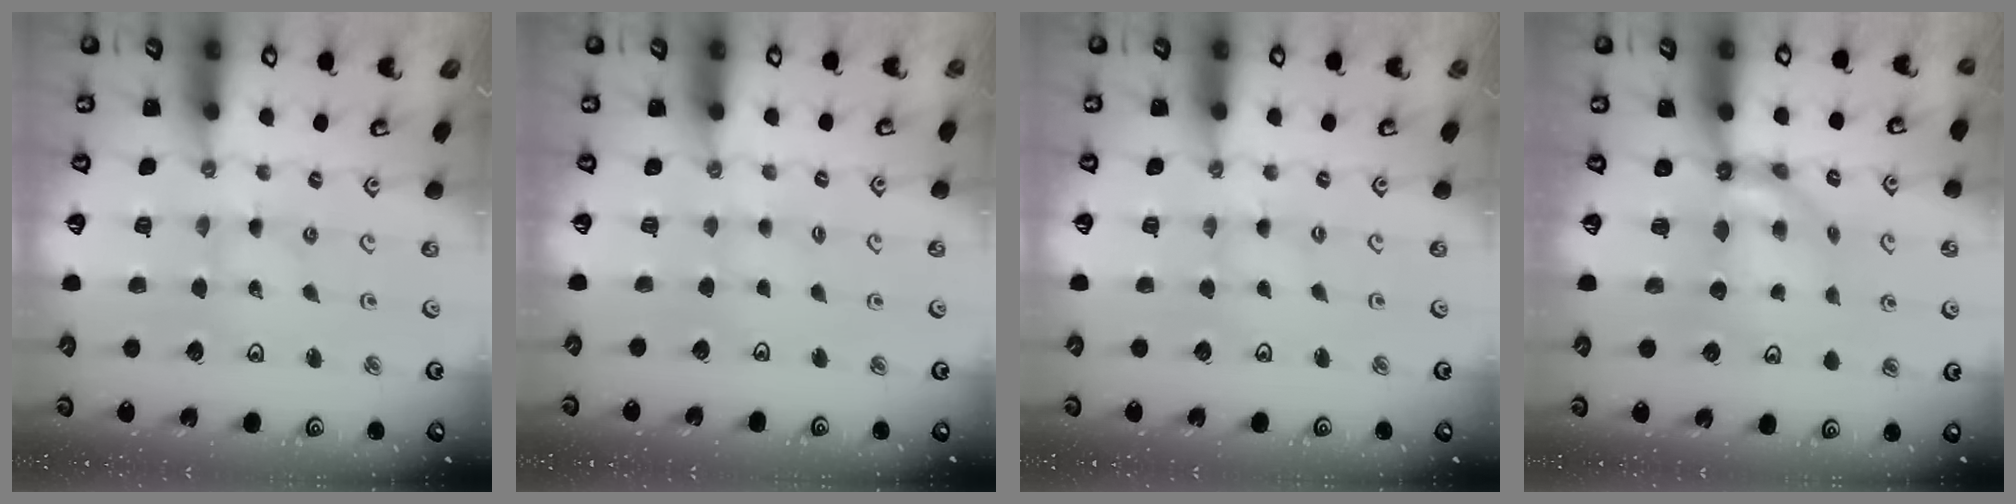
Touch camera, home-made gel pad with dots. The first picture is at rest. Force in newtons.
{"total": 2.2, "press": 2.2, "slide": 0.5}
{"total": 0.0}
{"total": 6.9, "press": 6.8, "slide": 0.7}